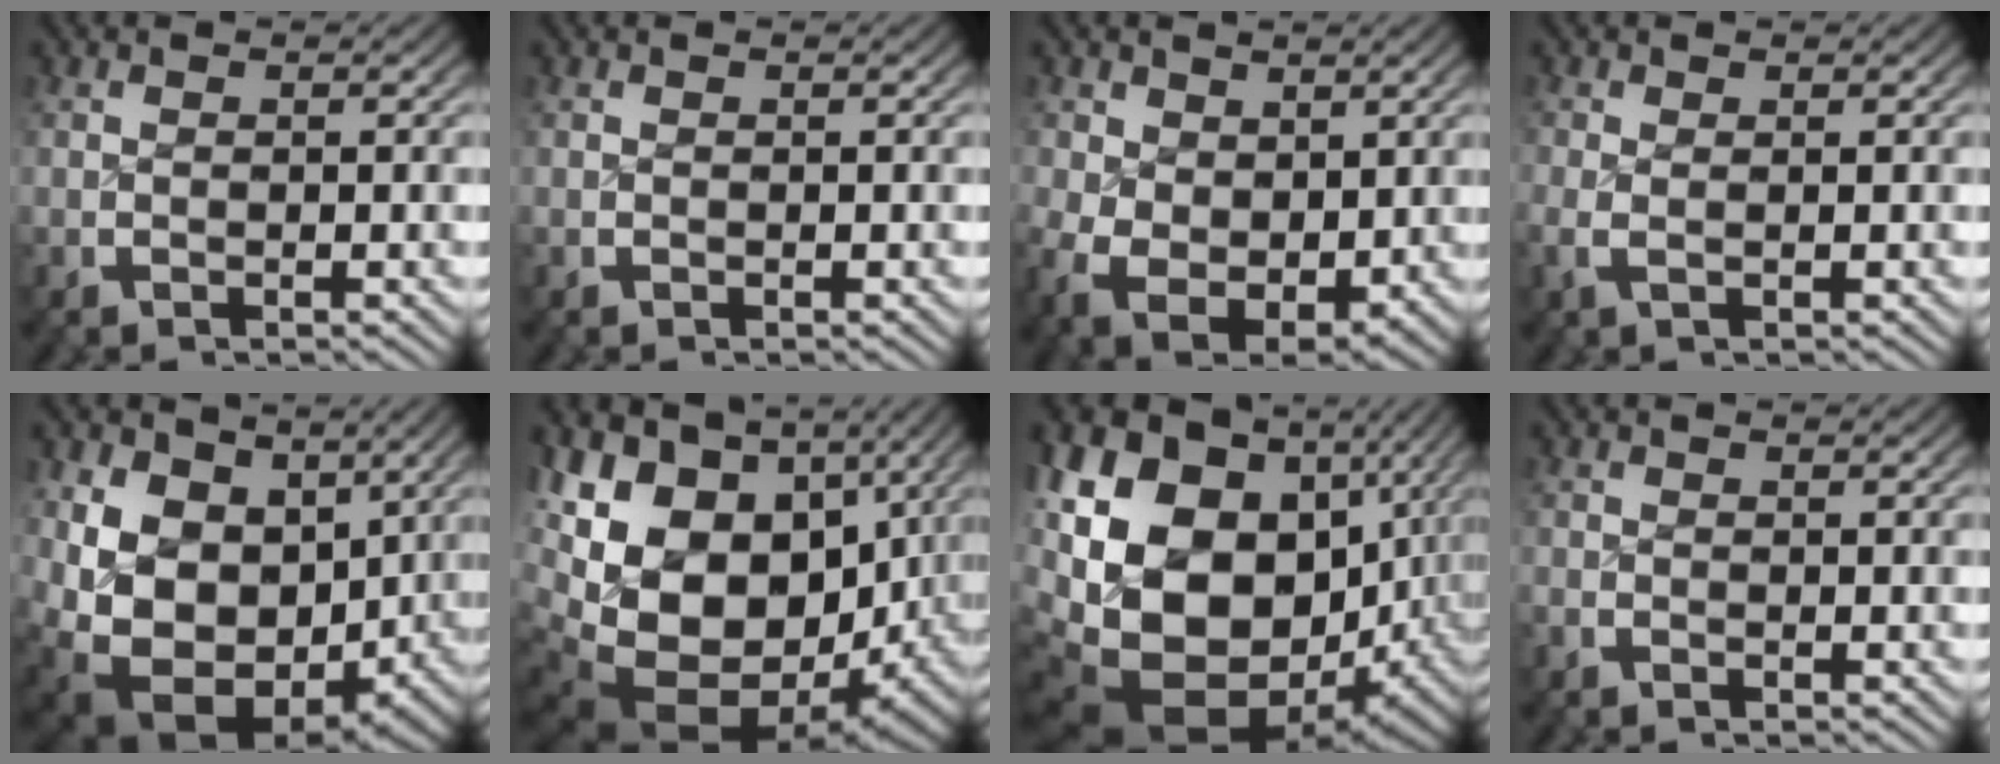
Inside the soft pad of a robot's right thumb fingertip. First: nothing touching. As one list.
[{"total": 0.0}, {"total": 7.8, "force": [-1.4, 5.9, 5.0], "torque": [-0.116, -0.052, 0.002]}, {"total": 1.2, "force": [-0.2, 0.6, 1.0], "torque": [-0.032, -0.010, 0.000]}, {"total": 15.8, "force": [-3.1, 11.7, 10.1], "torque": [-0.241, -0.089, -0.017]}, {"total": 23.6, "force": [-1.6, 17.3, 15.9], "torque": [-0.329, -0.069, 0.000]}, {"total": 26.4, "force": [-1.6, 19.3, 17.9], "torque": [-0.367, -0.075, -0.001]}, {"total": 0.7, "force": [-0.6, 0.4, 0.1], "torque": [-0.003, -0.003, -0.016]}]